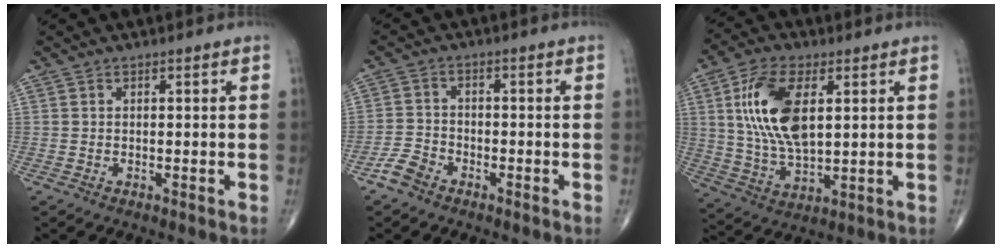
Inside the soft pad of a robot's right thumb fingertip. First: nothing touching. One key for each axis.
{"total": 3.8, "fx": -2.8, "fy": 2.2, "fz": 1.4, "tx": -0.027, "ty": 0.016, "tz": -0.058}
{"total": 15.0, "fx": 3.8, "fy": 7.3, "fz": 12.6, "tx": -0.239, "ty": -0.011, "tz": 0.076}